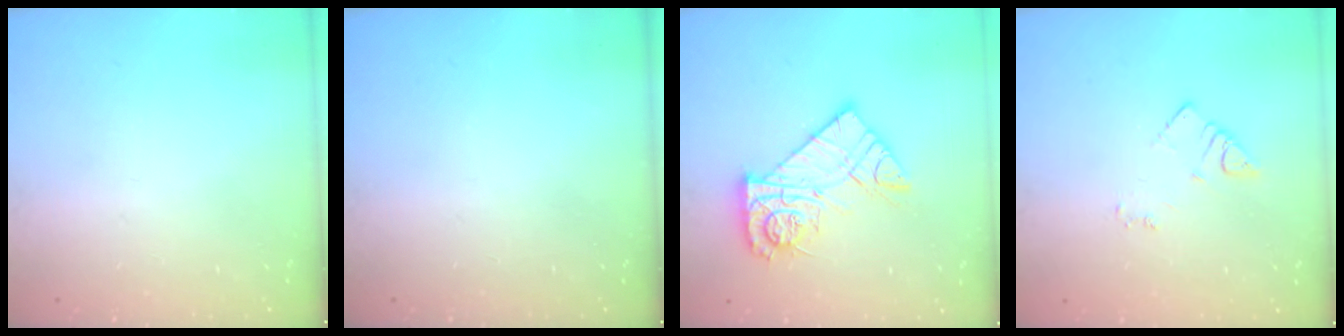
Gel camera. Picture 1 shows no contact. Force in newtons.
{"total": 0.0}
{"total": 14.6, "press": 14.6, "slide": 1.4}
{"total": 2.9, "press": 2.9, "slide": 0.3}